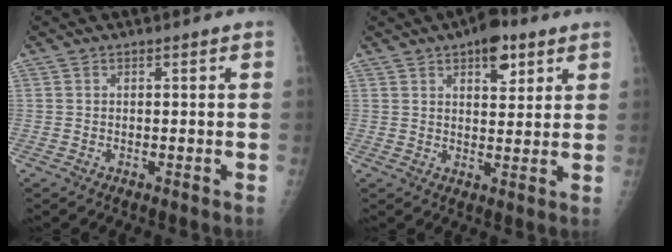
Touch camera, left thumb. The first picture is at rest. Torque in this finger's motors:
{"motor_torque": [0.57, 0.55, 0.64, -0.12, 0.08]}